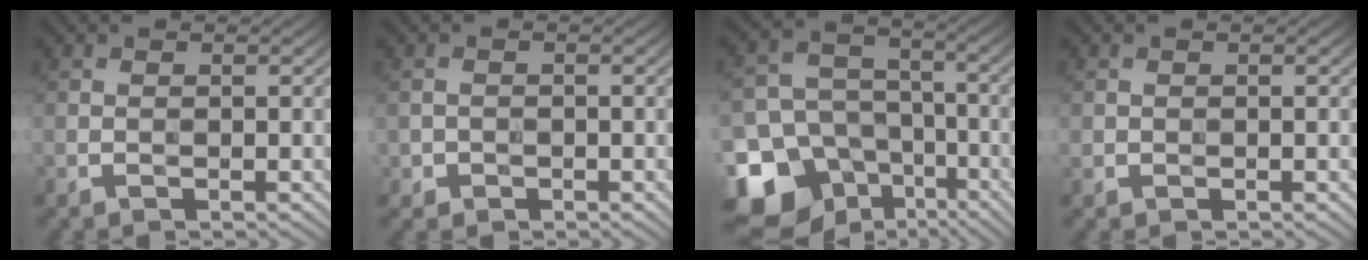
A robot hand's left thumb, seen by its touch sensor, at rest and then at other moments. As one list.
[{"total": 1.5, "force": [-0.6, 1.3, 0.2], "torque": [0.003, -0.006, -0.015]}, {"total": 16.7, "force": [-9.1, 12.8, 5.5], "torque": [-0.158, -0.050, -0.152]}, {"total": 0.7, "force": [0.1, 0.7, 0.1], "torque": [-0.001, -0.004, 0.003]}]